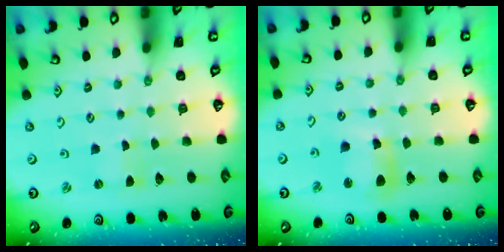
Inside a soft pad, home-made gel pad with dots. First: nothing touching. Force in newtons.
{"total": 9.5, "press": 9.4, "slide": 1.0}